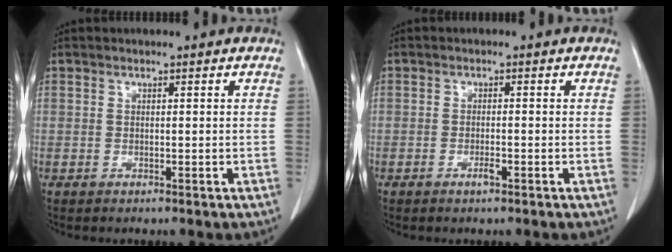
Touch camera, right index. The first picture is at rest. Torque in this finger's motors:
{"motor_torque": [-0.11, 0.11, -0.06, 0.02]}